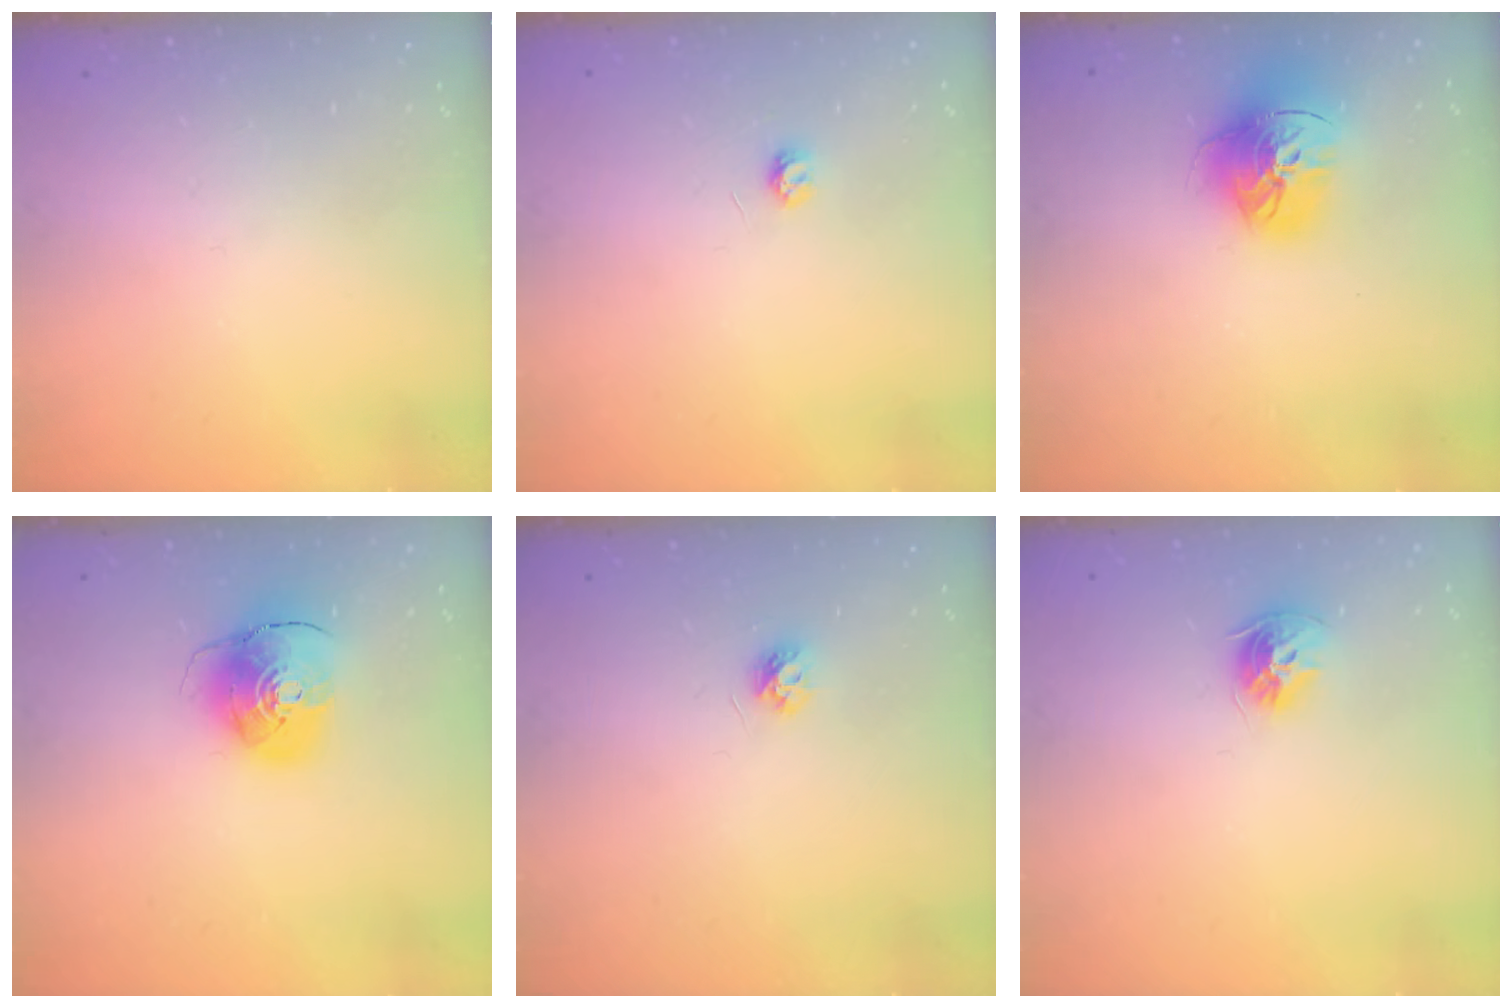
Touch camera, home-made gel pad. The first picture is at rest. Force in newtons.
{"total": 3.3, "press": 3.3, "slide": 0.2}
{"total": 17.9, "press": 17.9, "slide": 1.6}
{"total": 9.9, "press": 9.8, "slide": 1.4}
{"total": 4.5, "press": 4.5, "slide": 0.6}
{"total": 8.9, "press": 8.8, "slide": 1.2}